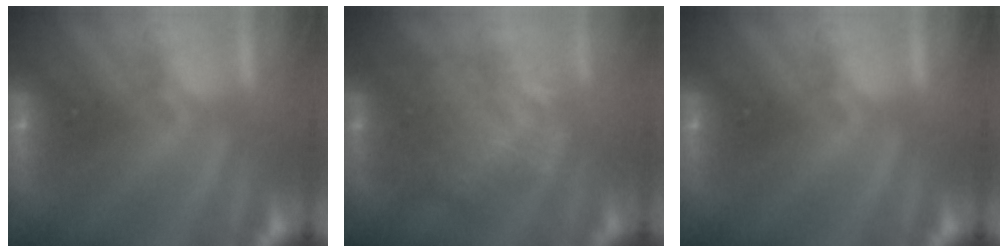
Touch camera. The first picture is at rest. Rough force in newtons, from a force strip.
{"total": 2.2}
{"total": 0.0}